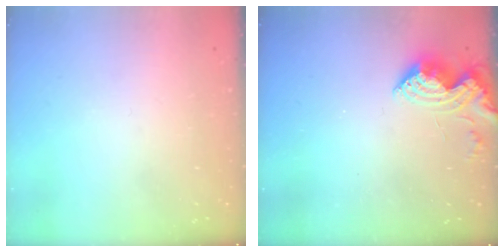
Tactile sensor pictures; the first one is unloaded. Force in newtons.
{"total": 9.1, "press": 9.1, "slide": 0.8}